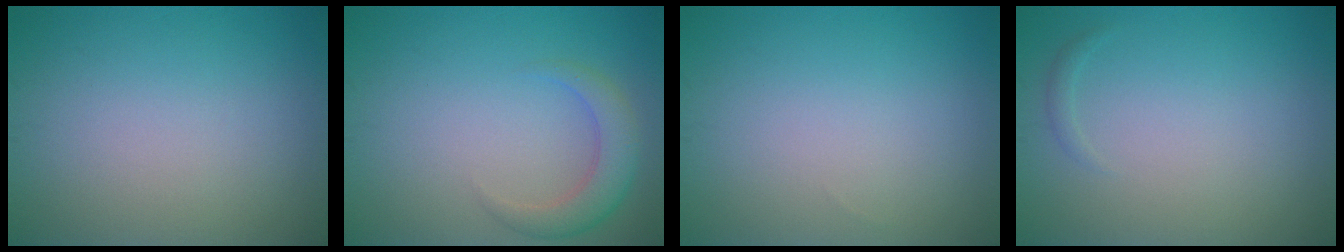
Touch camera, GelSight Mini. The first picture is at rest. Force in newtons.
{"total": 3.0, "press": 3.0, "slide": 0.3}
{"total": 0.0}
{"total": 0.5, "press": 0.5, "slide": 0.0}